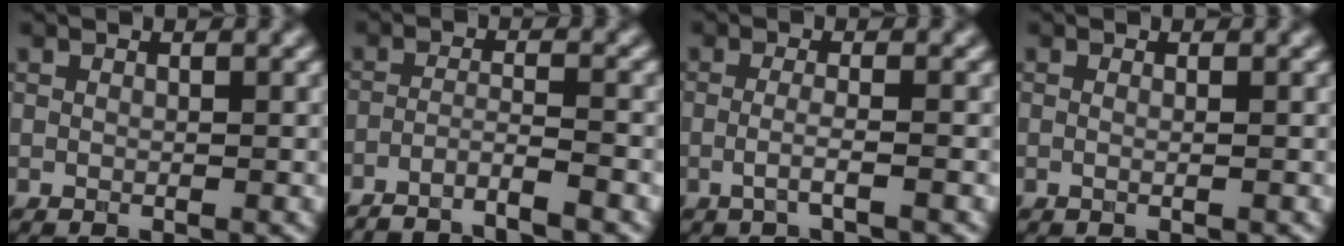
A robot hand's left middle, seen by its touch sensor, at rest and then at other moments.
{"total": 3.6, "force": [-2.9, 0.3, 2.0], "torque": [-0.026, 0.004, -0.064]}
{"total": 2.1, "force": [-0.6, 0.5, 1.9], "torque": [-0.034, -0.003, -0.020]}
{"total": 1.0, "force": [0.1, 0.4, 0.9], "torque": [-0.010, -0.013, -0.010]}